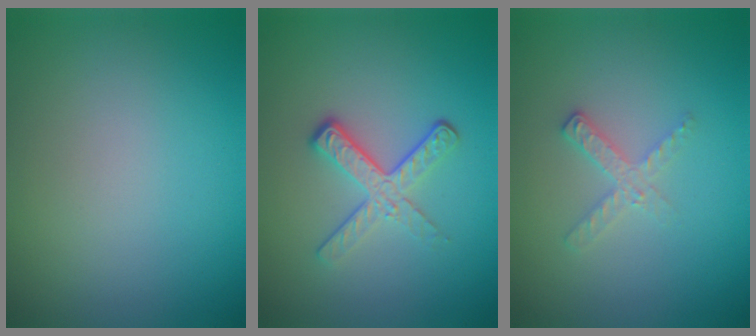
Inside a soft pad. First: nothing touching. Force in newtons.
{"total": 3.5, "press": 2.3, "slide": 2.7}
{"total": 1.7, "press": 1.7, "slide": 0.2}